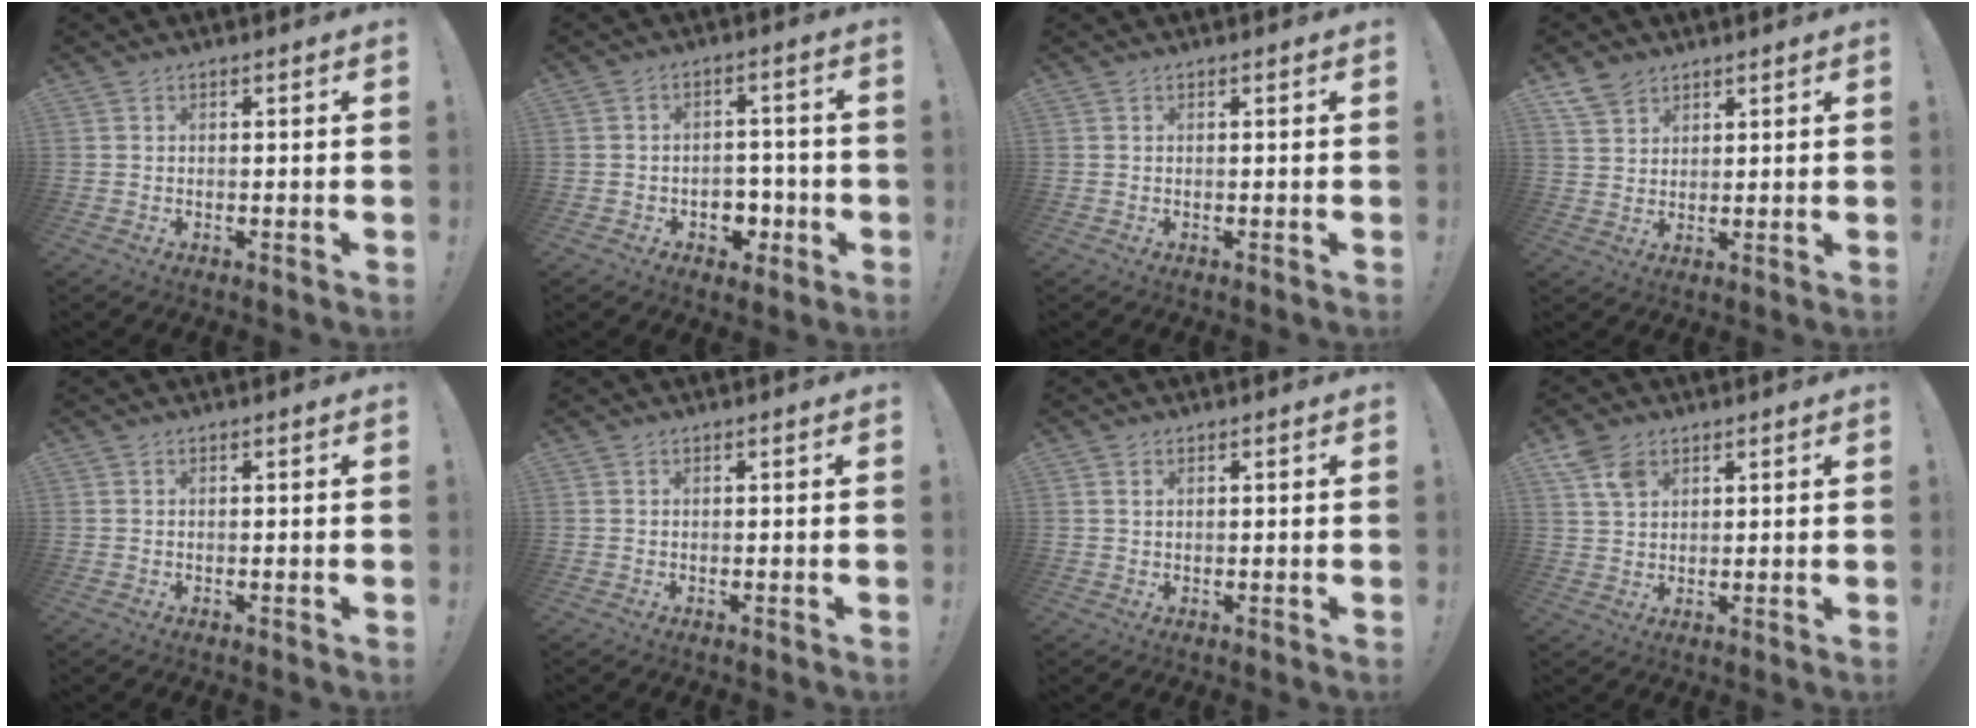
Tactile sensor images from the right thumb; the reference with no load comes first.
{"total": 6.5, "force": [-2.0, 5.5, 2.7], "torque": [-0.032, 0.010, -0.030]}
{"total": 0.0}
{"total": 6.0, "force": [4.4, 3.8, 1.5], "torque": [-0.027, -0.023, 0.085]}
{"total": 0.0}
{"total": 0.0}
{"total": 1.0, "force": [0.6, 0.5, 0.6], "torque": [-0.007, -0.001, 0.010]}
{"total": 6.3, "force": [3.6, 4.1, 3.2], "torque": [-0.055, -0.007, 0.070]}